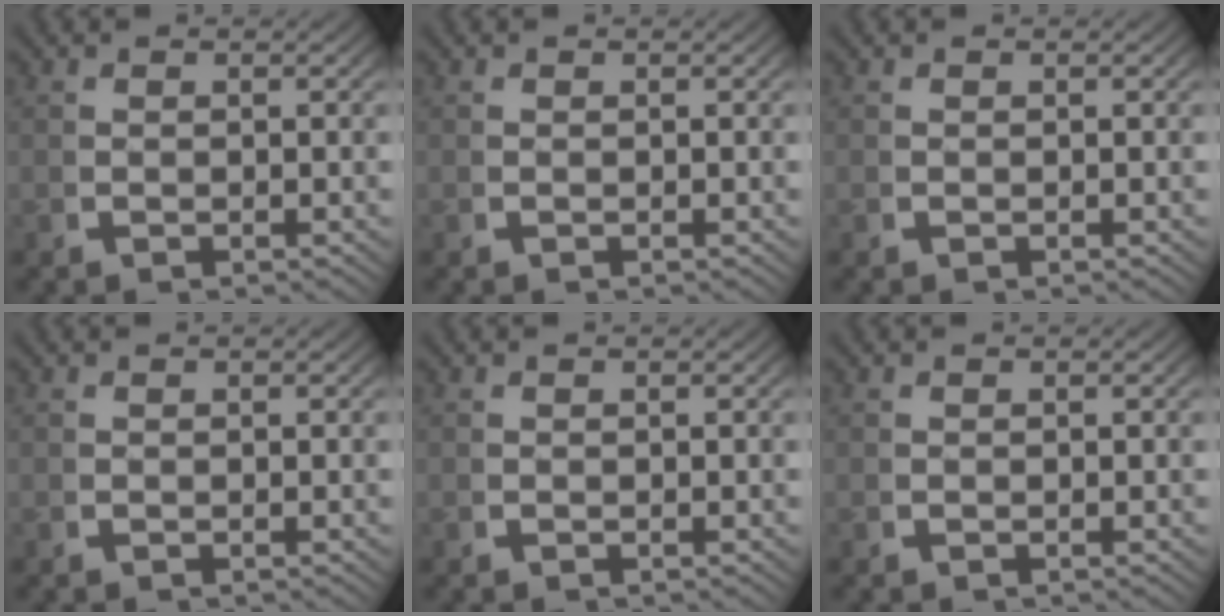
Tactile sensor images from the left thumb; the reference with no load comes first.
{"total": 0.0}
{"total": 0.0}
{"total": 0.0}
{"total": 0.0}
{"total": 0.0}